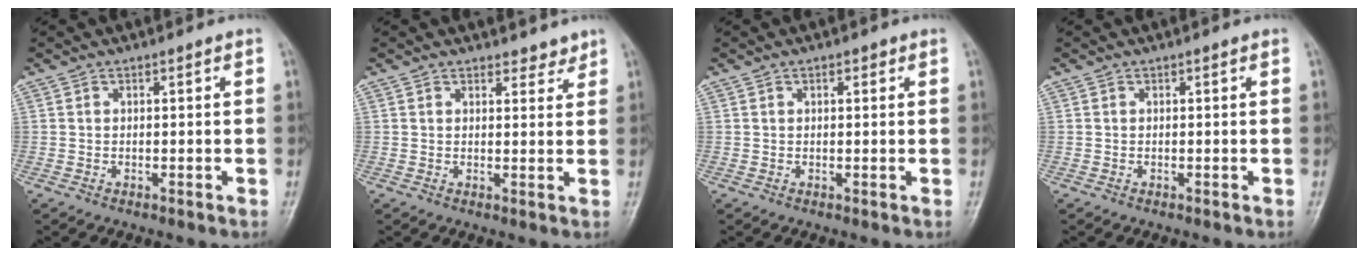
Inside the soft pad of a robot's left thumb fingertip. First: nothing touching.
{"total": 2.6, "force": [2.3, 1.3, 0.4], "torque": [0.015, -0.015, 0.027]}
{"total": 1.3, "force": [0.6, 0.7, 0.9], "torque": [-0.010, 0.000, 0.007]}
{"total": 0.0}